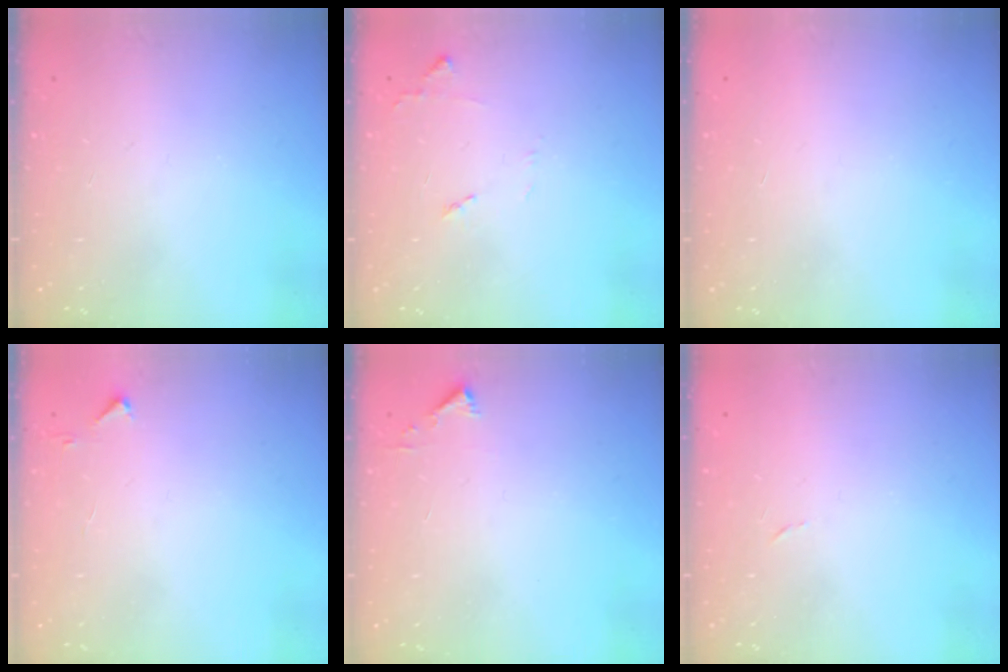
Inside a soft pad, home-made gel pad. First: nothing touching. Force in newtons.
{"total": 6.8, "press": 6.8, "slide": 0.9}
{"total": 1.6, "press": 1.6, "slide": 0.1}
{"total": 2.8, "press": 2.8, "slide": 0.4}
{"total": 2.3, "press": 2.3, "slide": 0.2}
{"total": 2.4, "press": 2.4, "slide": 0.4}